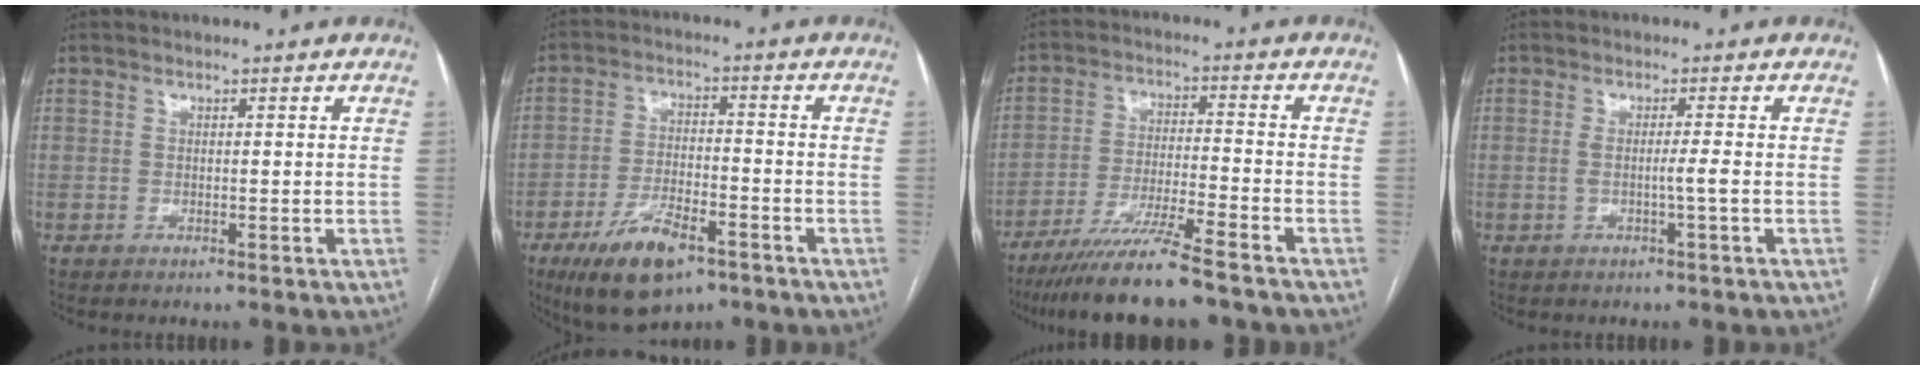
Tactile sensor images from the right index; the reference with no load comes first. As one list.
[{"total": 10.9, "force": [-6.6, 3.9, 7.8], "torque": [-0.150, -0.010, -0.110]}, {"total": 11.6, "force": [-9.3, -0.2, 7.0], "torque": [-0.119, -0.033, -0.159]}, {"total": 2.1, "force": [-0.5, -0.6, 1.9], "torque": [-0.033, -0.001, -0.010]}]